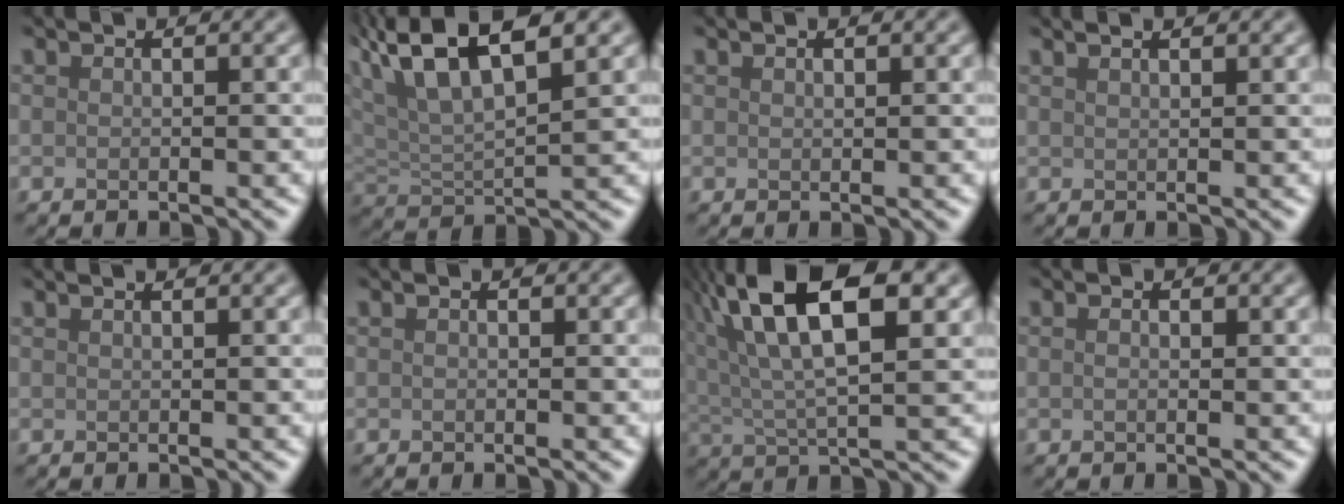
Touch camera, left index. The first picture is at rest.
{"total": 7.4, "force": [4.4, 2.5, 5.4], "torque": [-0.098, 0.017, 0.073]}
{"total": 0.7, "force": [0.5, 0.1, 0.5], "torque": [-0.009, 0.002, 0.008]}
{"total": 3.3, "force": [2.2, 1.4, 1.9], "torque": [-0.008, 0.022, -0.004]}
{"total": 0.7, "force": [0.6, 0.1, 0.3], "torque": [-0.004, 0.000, 0.004]}
{"total": 0.9, "force": [0.3, 0.5, 0.7], "torque": [-0.008, -0.004, 0.003]}
{"total": 13.4, "force": [6.1, 5.1, 10.7], "torque": [-0.199, 0.024, 0.100]}
{"total": 1.8, "force": [0.8, 1.0, 1.4], "torque": [-0.014, 0.004, -0.009]}